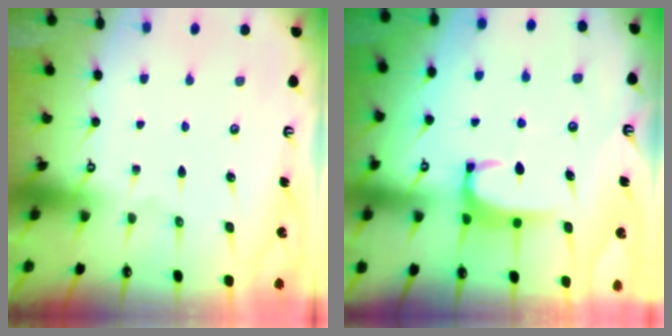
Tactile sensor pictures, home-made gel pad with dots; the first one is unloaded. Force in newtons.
{"total": 2.0, "press": 2.0, "slide": 0.5}